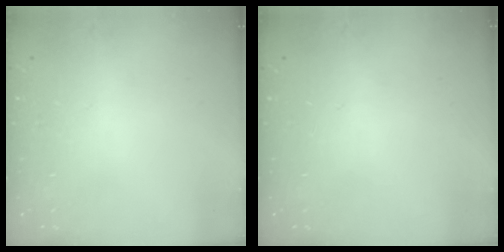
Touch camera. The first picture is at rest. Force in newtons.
{"total": 0.0}